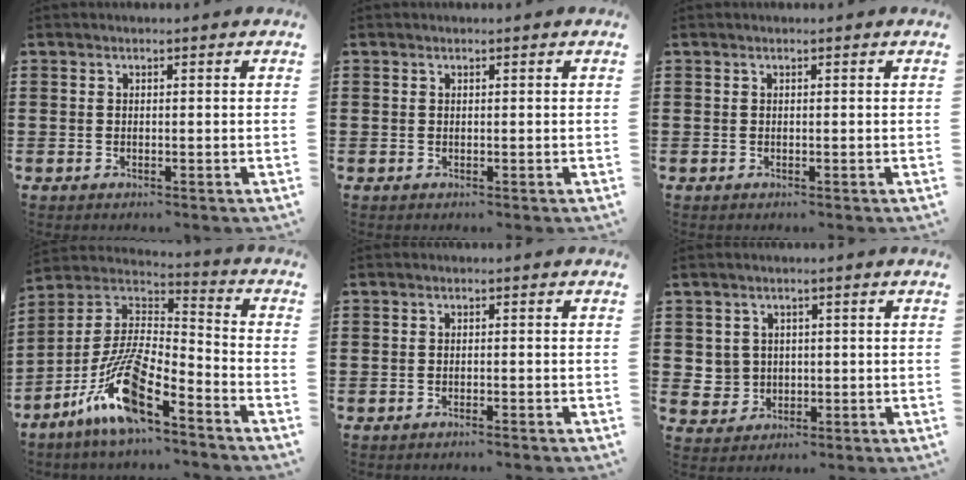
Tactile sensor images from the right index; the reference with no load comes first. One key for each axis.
{"total": 0.0}
{"total": 0.0}
{"total": 12.8, "fx": -8.5, "fy": 3.0, "fz": 9.2, "tx": -0.200, "ty": -0.001, "tz": -0.164}
{"total": 0.8, "fx": -0.7, "fy": -0.2, "fz": 0.3, "tx": -0.007, "ty": -0.001, "tz": -0.015}
{"total": 3.4, "fx": 0.6, "fy": 3.3, "fz": 0.4, "tx": -0.023, "ty": 0.012, "tz": 0.010}